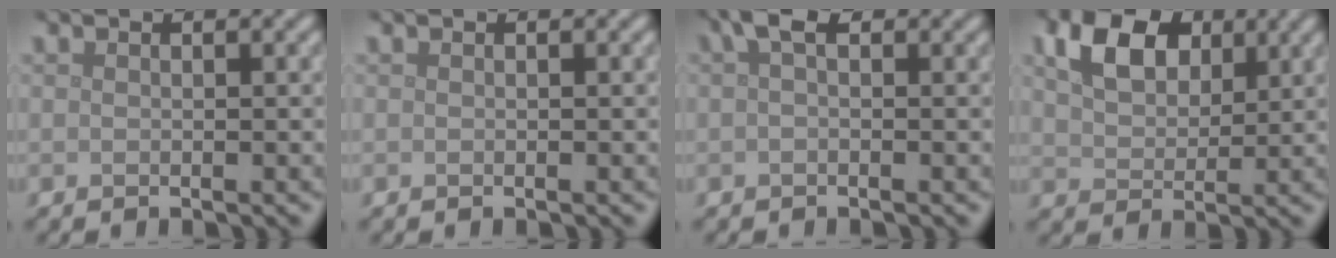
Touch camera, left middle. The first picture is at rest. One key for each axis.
{"total": 0.0}
{"total": 2.5, "fx": 0.9, "fy": 1.0, "fz": 2.1, "tx": -0.032, "ty": 0.011, "tz": 0.008}
{"total": 5.6, "fx": 2.6, "fy": 3.6, "fz": 3.4, "tx": -0.071, "ty": 0.005, "tz": 0.043}